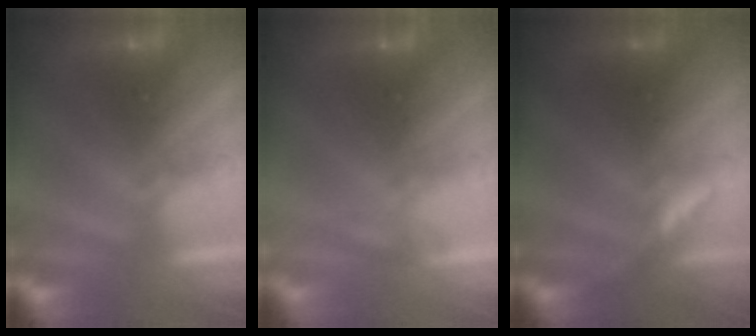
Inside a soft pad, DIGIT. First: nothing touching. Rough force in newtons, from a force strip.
{"total": 3.8}
{"total": 3.0}